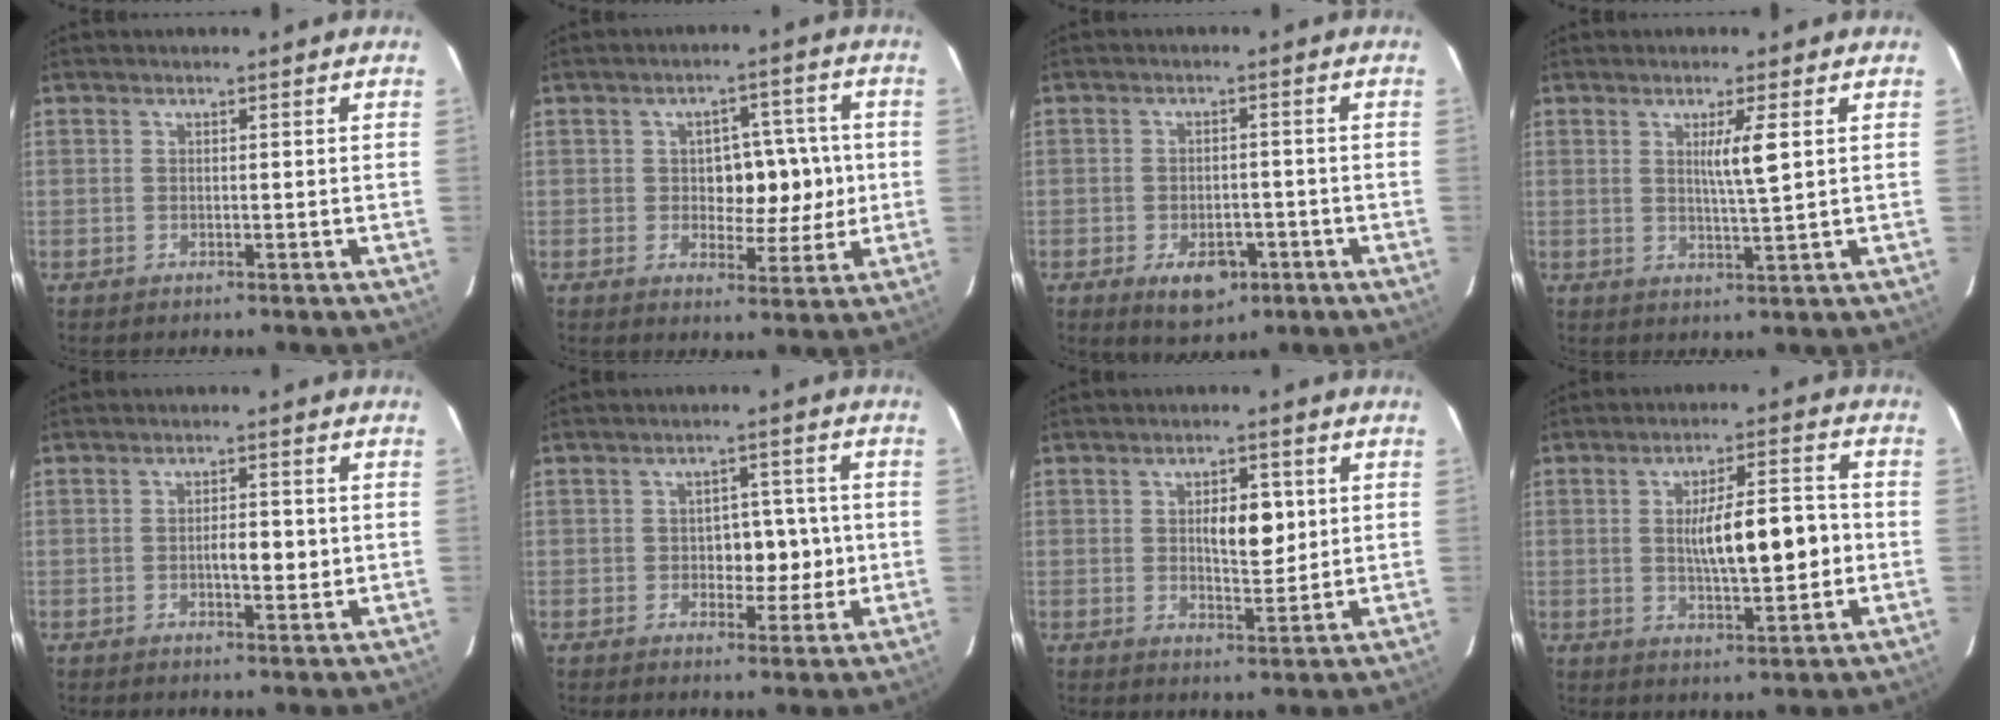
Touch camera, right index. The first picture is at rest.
{"total": 7.8, "force": [0.1, 4.6, 6.3], "torque": [-0.079, 0.023, 0.010]}
{"total": 6.1, "force": [-3.1, 3.4, 4.0], "torque": [-0.059, 0.000, -0.039]}
{"total": 4.2, "force": [1.2, -0.5, 4.0], "torque": [-0.071, -0.008, 0.022]}
{"total": 3.8, "force": [-0.4, 1.2, 3.5], "torque": [-0.055, 0.001, -0.004]}
{"total": 5.7, "force": [-0.5, 3.5, 4.5], "torque": [-0.051, 0.015, -0.003]}
{"total": 6.1, "force": [1.2, 2.5, 5.4], "torque": [-0.080, 0.001, 0.023]}
{"total": 10.6, "force": [-0.3, 2.5, 10.3], "torque": [-0.168, 0.013, -0.002]}